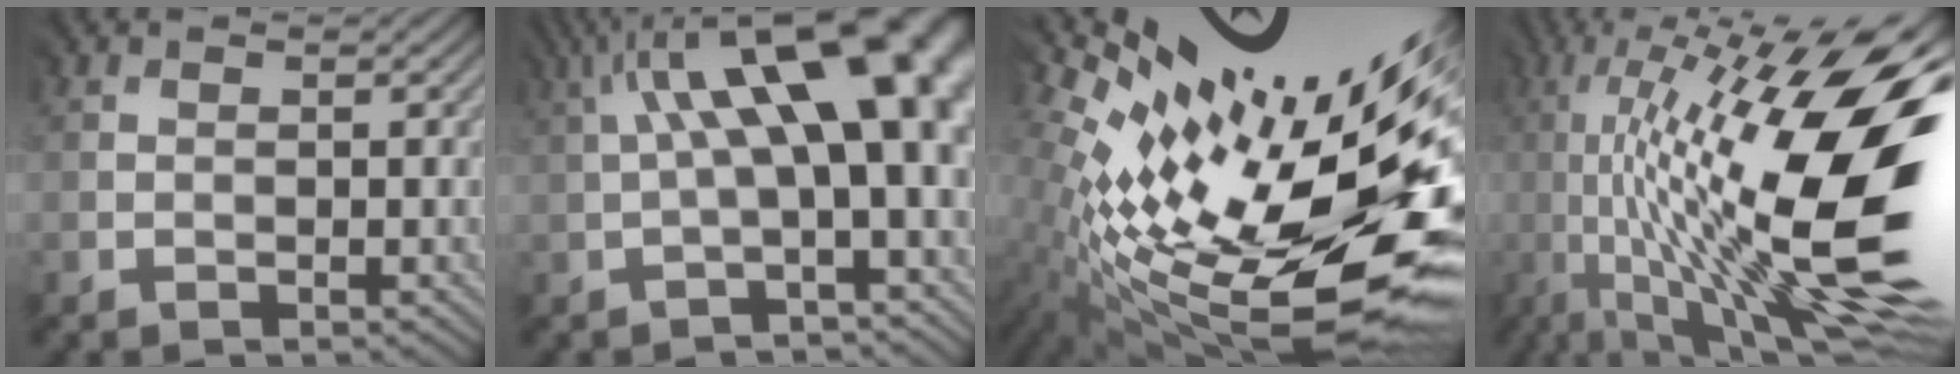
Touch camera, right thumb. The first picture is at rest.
{"total": 13.5, "force": [2.3, 3.9, 12.7], "torque": [-0.196, 0.021, 0.046]}
{"total": 17.5, "force": [0.6, 6.7, 16.1], "torque": [-0.279, -0.047, 0.028]}
{"total": 19.8, "force": [-0.1, 6.1, 18.8], "torque": [-0.314, 0.000, -0.001]}